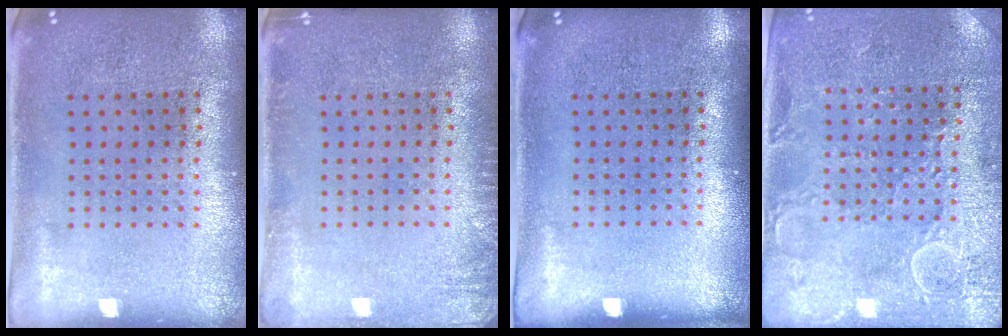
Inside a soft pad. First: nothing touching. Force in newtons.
{"total": 1.4, "press": 1.4, "slide": 0.3}
{"total": 0.0}
{"total": 2.9, "press": 2.8, "slide": 0.4}